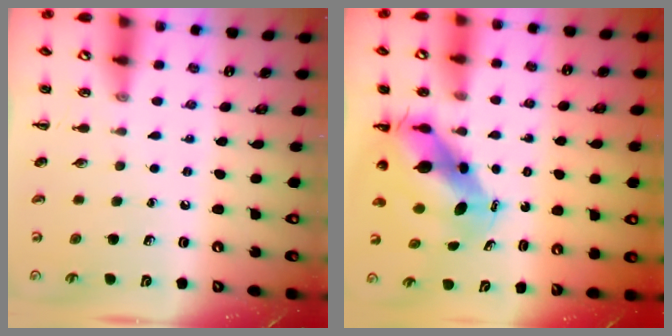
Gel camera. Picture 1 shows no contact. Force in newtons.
{"total": 7.9, "press": 7.6, "slide": 2.3}